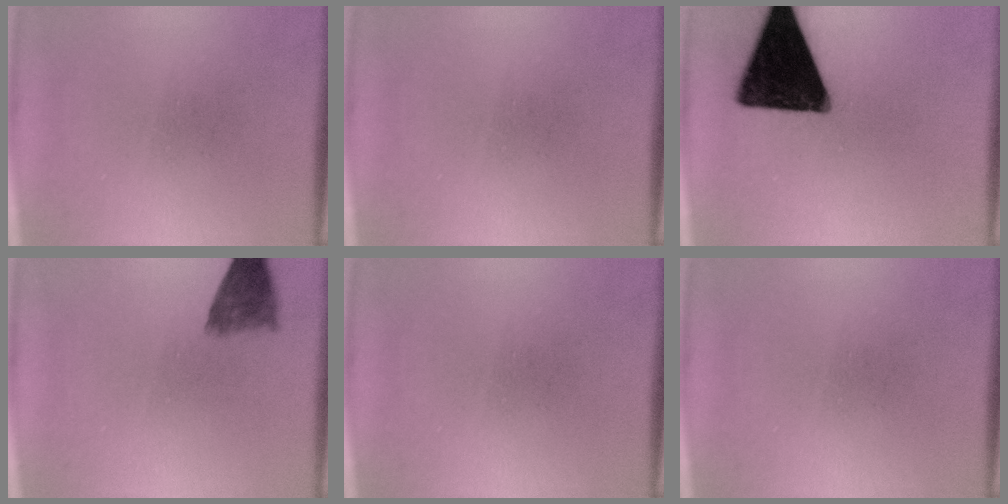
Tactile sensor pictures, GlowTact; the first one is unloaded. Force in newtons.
{"total": 0.0}
{"total": 18.8}
{"total": 4.0}
{"total": 0.0}
{"total": 0.0}